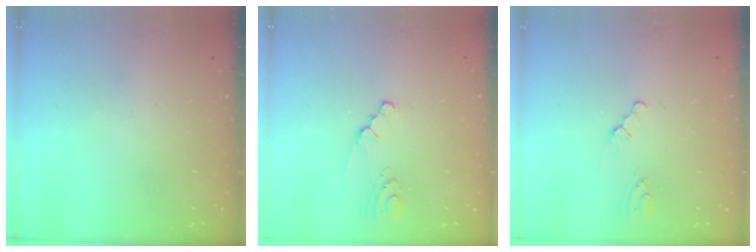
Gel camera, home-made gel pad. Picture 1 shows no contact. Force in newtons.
{"total": 2.2, "press": 2.2, "slide": 0.4}
{"total": 0.9, "press": 0.8, "slide": 0.2}